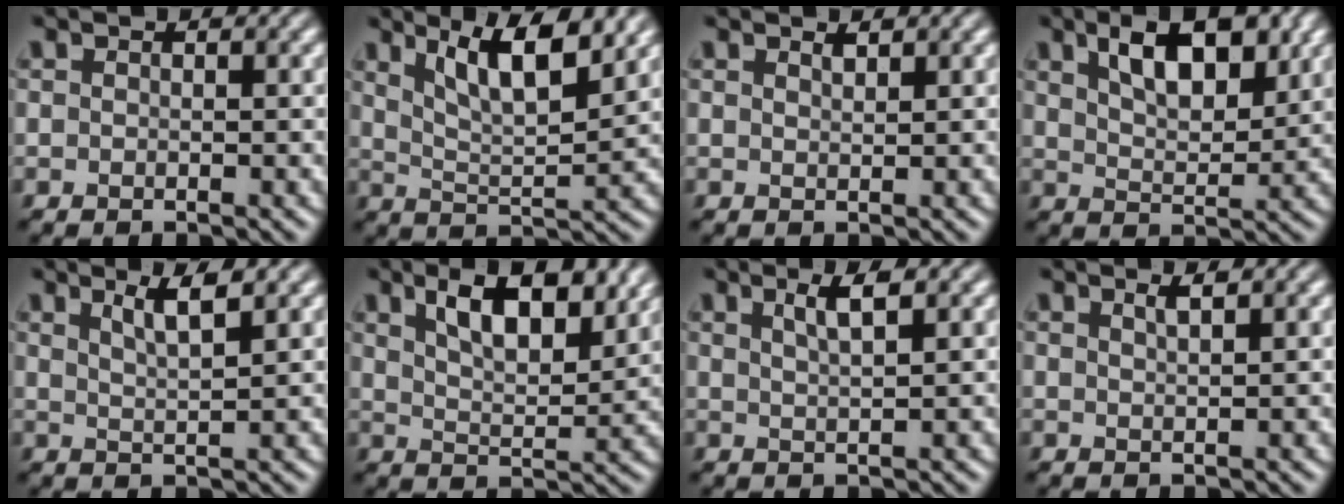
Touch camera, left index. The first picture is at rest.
{"total": 6.5, "force": [4.0, 1.7, 4.9], "torque": [-0.078, 0.003, 0.067]}
{"total": 0.7, "force": [0.7, 0.1, 0.3], "torque": [-0.003, -0.002, 0.013]}
{"total": 6.2, "force": [3.2, 2.7, 4.6], "torque": [-0.078, 0.002, 0.050]}
{"total": 2.8, "force": [1.7, 0.6, 2.2], "torque": [-0.026, 0.002, 0.027]}
{"total": 7.0, "force": [4.1, 2.6, 5.0], "torque": [-0.083, 0.001, 0.069]}
{"total": 2.5, "force": [1.3, 0.6, 2.1], "torque": [-0.027, 0.004, 0.019]}
{"total": 1.3, "force": [0.8, 0.4, 0.9], "torque": [-0.008, 0.004, 0.011]}